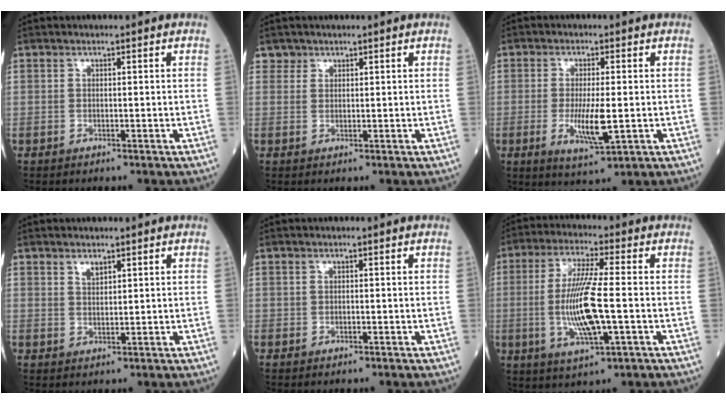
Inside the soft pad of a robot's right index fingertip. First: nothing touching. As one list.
[{"total": 1.2, "force": [0.9, 0.8, -0.3], "torque": [0.012, 0.004, 0.012]}, {"total": 6.4, "force": [-1.0, 1.2, 6.2], "torque": [-0.121, -0.014, -0.015]}, {"total": 1.5, "force": [1.2, 0.6, 0.8], "torque": [-0.015, -0.002, 0.024]}, {"total": 0.0}, {"total": 11.1, "force": [-1.4, 1.1, 11.0], "torque": [-0.226, -0.008, -0.026]}]